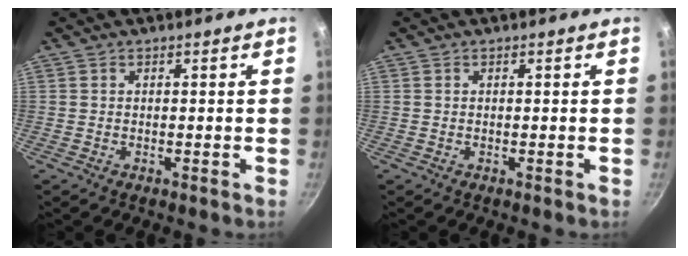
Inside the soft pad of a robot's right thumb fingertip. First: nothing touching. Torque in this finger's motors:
{"motor_torque": [0.00, 0.00, 0.02, 0.07, 0.00]}